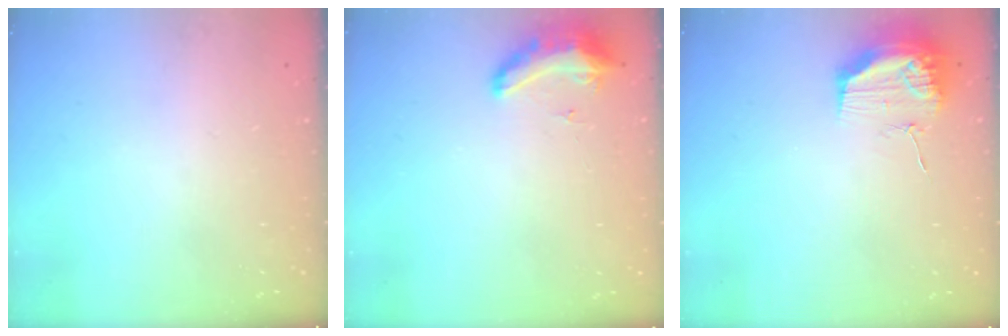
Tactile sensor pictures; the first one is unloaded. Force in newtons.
{"total": 8.7, "press": 8.5, "slide": 1.6}
{"total": 12.3, "press": 12.3, "slide": 1.1}